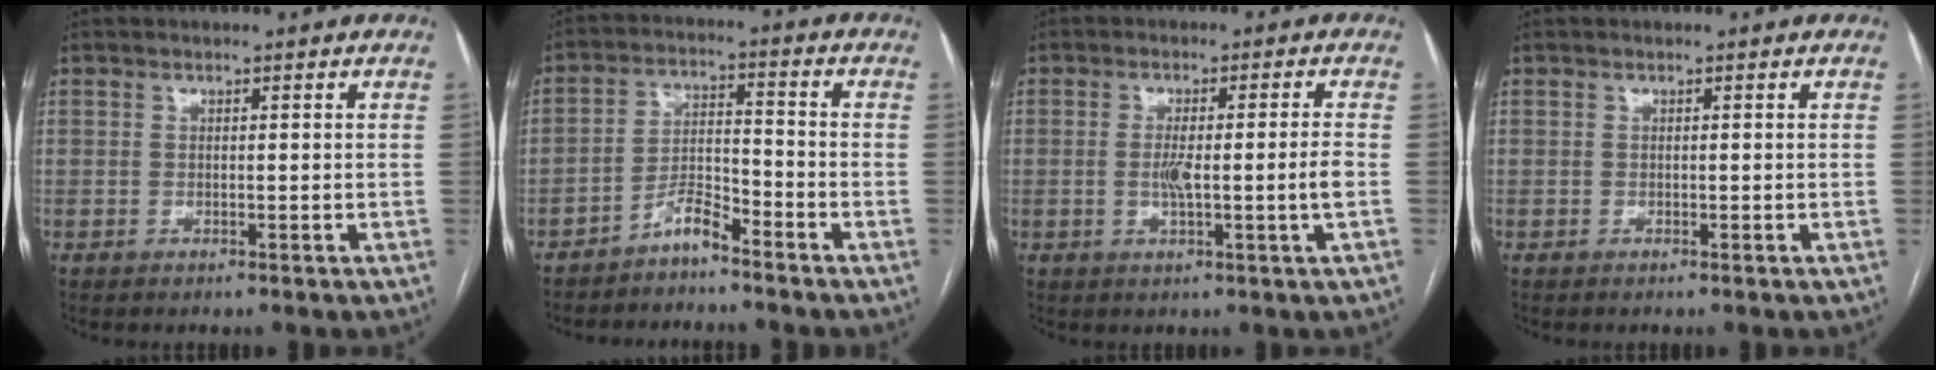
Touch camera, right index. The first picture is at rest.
{"total": 4.6, "force": [-3.9, 0.8, 2.3], "torque": [-0.042, 0.004, -0.076]}
{"total": 5.7, "force": [-1.0, -0.3, 5.7], "torque": [-0.109, 0.004, -0.012]}
{"total": 0.0}